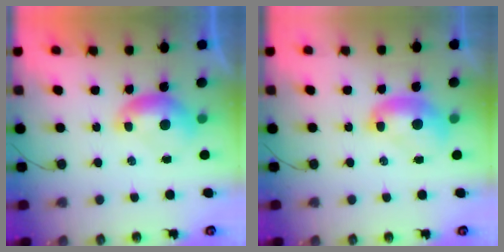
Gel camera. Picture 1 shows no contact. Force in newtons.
{"total": 1.8, "press": 1.8, "slide": 0.0}